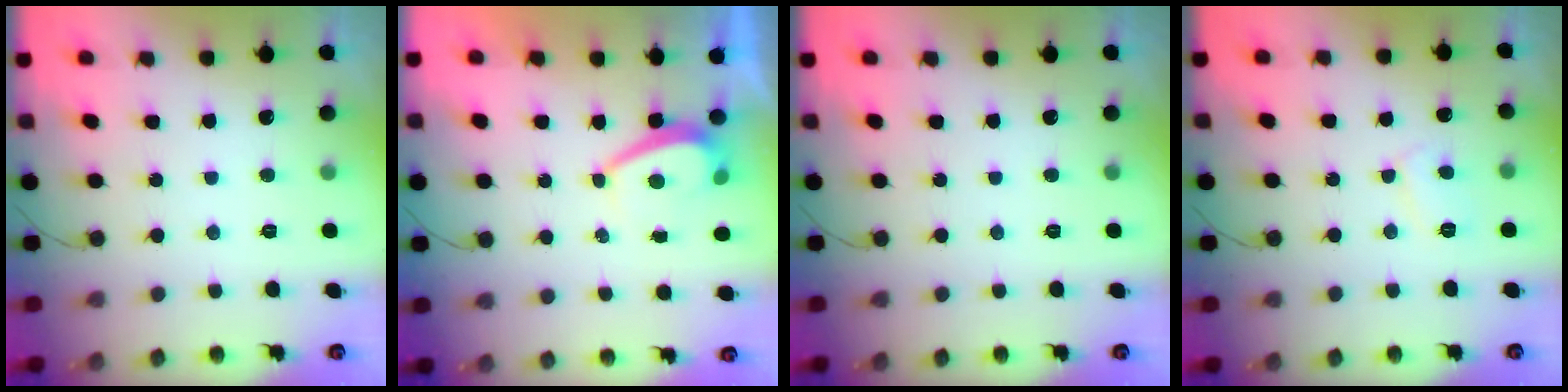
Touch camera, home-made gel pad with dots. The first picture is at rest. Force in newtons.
{"total": 1.7, "press": 1.6, "slide": 0.6}
{"total": 0.0}
{"total": 5.4, "press": 5.4, "slide": 0.4}